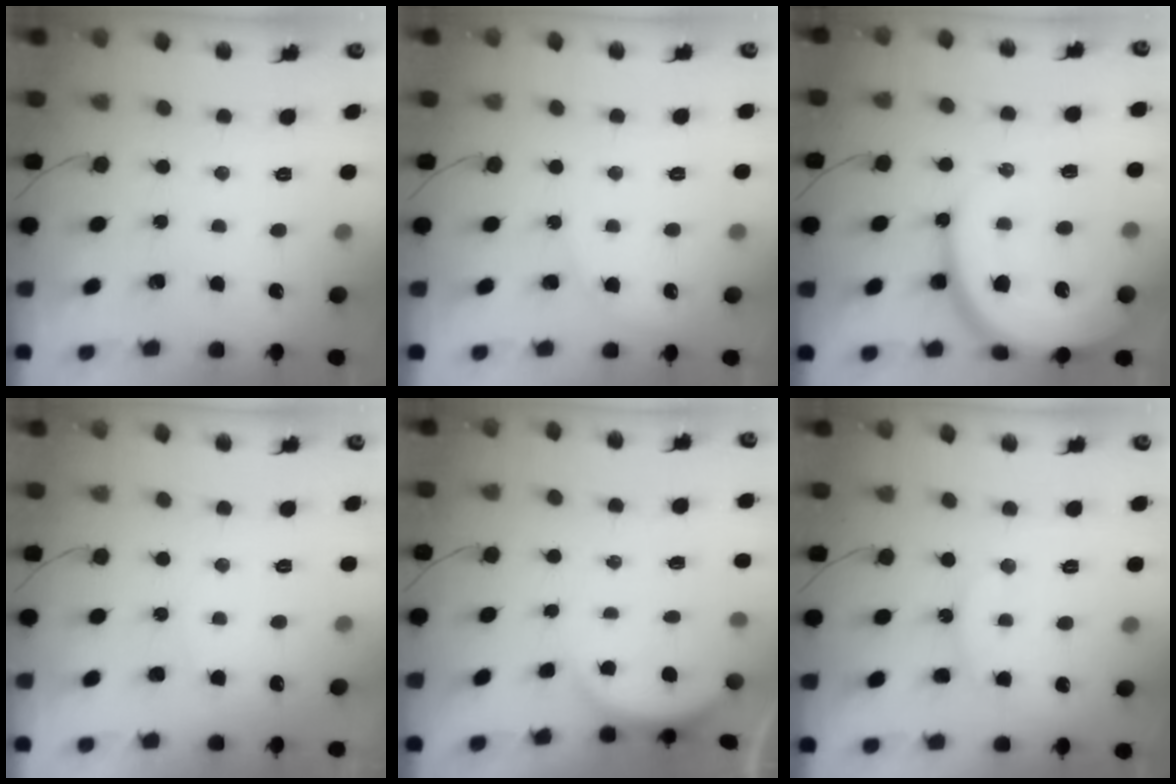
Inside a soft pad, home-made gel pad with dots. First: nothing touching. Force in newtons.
{"total": 3.8, "press": 3.7, "slide": 0.5}
{"total": 19.6, "press": 19.6, "slide": 1.9}
{"total": 3.5, "press": 3.5, "slide": 0.4}
{"total": 2.9, "press": 2.2, "slide": 1.8}
{"total": 10.9, "press": 10.9, "slide": 0.9}